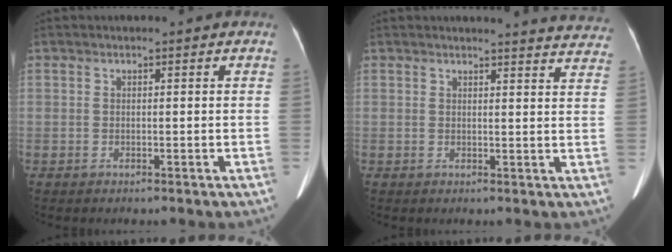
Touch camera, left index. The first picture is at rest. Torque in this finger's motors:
{"motor_torque": [0.82, -1.32, 0.02, -0.01]}